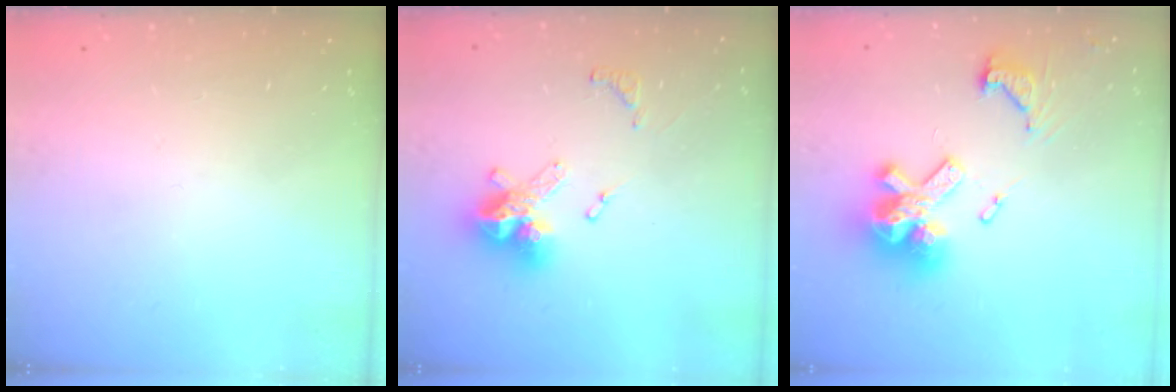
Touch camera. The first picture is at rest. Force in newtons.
{"total": 13.1, "press": 13.0, "slide": 1.4}
{"total": 18.5, "press": 18.3, "slide": 2.4}